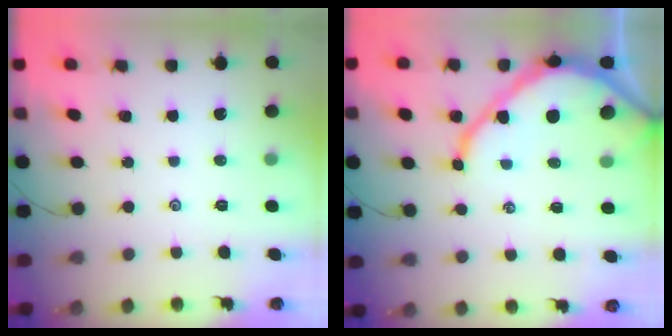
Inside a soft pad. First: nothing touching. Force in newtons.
{"total": 12.4, "press": 12.4, "slide": 1.1}